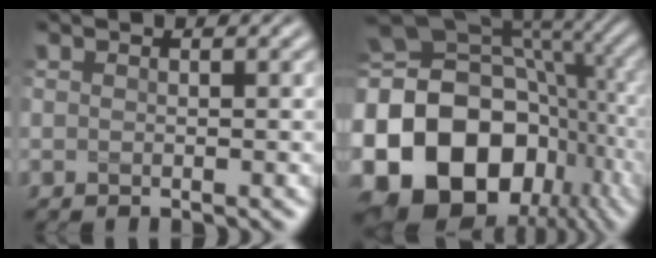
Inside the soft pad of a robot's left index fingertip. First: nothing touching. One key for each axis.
{"total": 21.2, "fx": -4.9, "fy": 15.9, "fz": 13.1, "tx": -0.242, "ty": -0.022, "tz": -0.077}